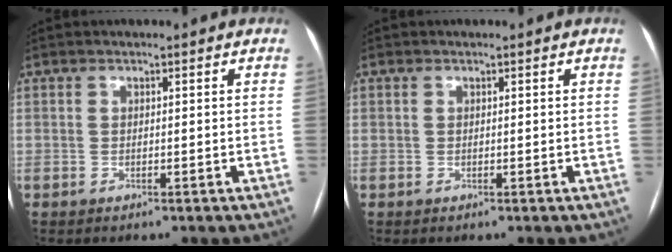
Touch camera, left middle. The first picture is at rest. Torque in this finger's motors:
{"motor_torque": [0.87, -0.52, 0.22, -0.02]}